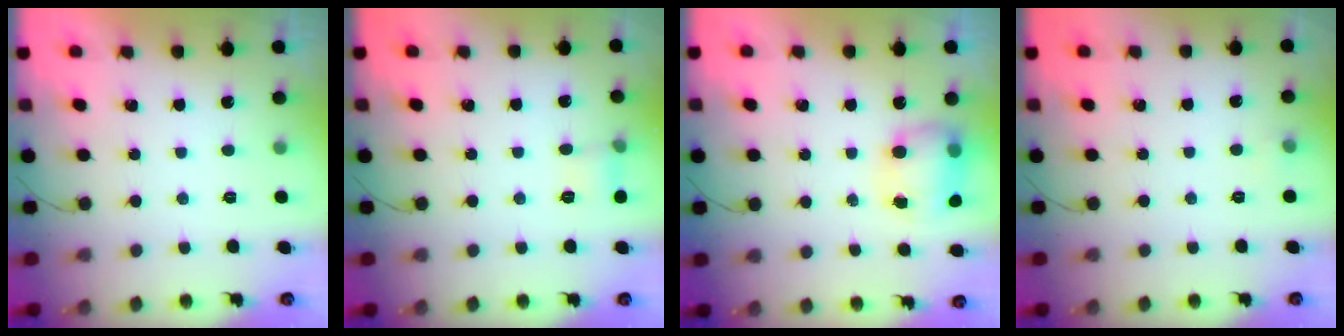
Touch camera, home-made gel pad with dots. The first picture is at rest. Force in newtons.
{"total": 5.8, "press": 5.6, "slide": 1.5}
{"total": 7.4, "press": 7.3, "slide": 1.2}
{"total": 7.1, "press": 2.9, "slide": 6.5}